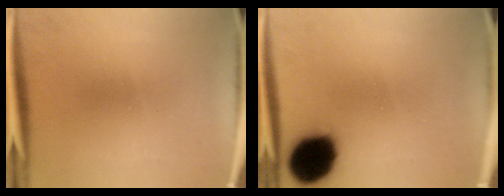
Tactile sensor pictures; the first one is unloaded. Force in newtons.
{"total": 18.4}